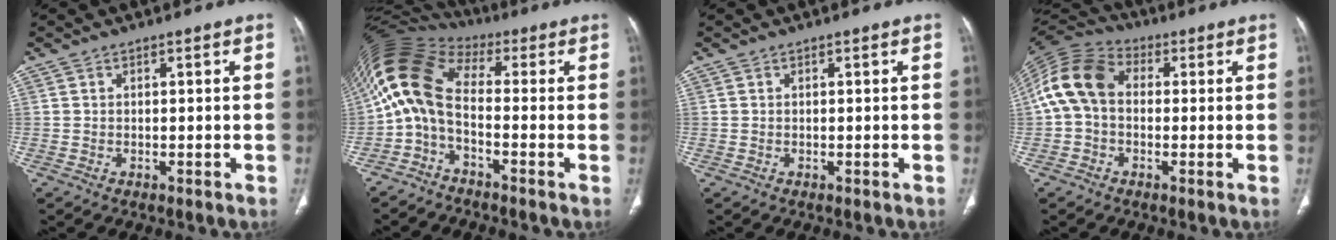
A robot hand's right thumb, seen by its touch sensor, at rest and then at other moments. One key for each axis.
{"total": 10.7, "fx": -1.2, "fy": 5.5, "fz": 9.2, "tx": -0.178, "ty": 0.061, "tz": -0.041}
{"total": 0.0}
{"total": 12.1, "fx": 0.6, "fy": 8.8, "fz": 8.3, "tx": -0.163, "ty": 0.034, "tz": -0.001}